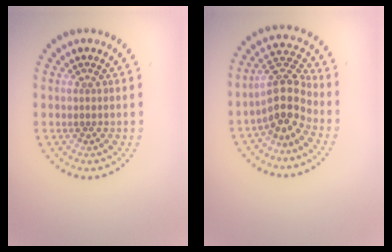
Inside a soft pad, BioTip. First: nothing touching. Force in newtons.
{"total": 4.3, "press": 3.7, "slide": 2.1}